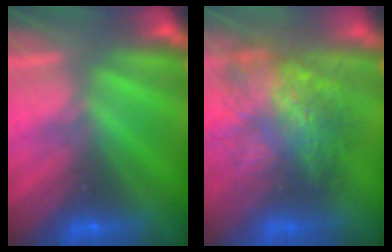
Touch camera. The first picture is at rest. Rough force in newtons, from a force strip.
{"total": 7.2}